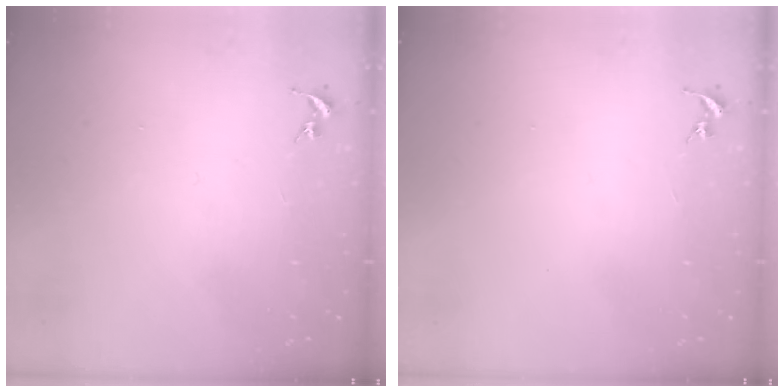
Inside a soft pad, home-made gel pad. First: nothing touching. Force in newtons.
{"total": 0.0}